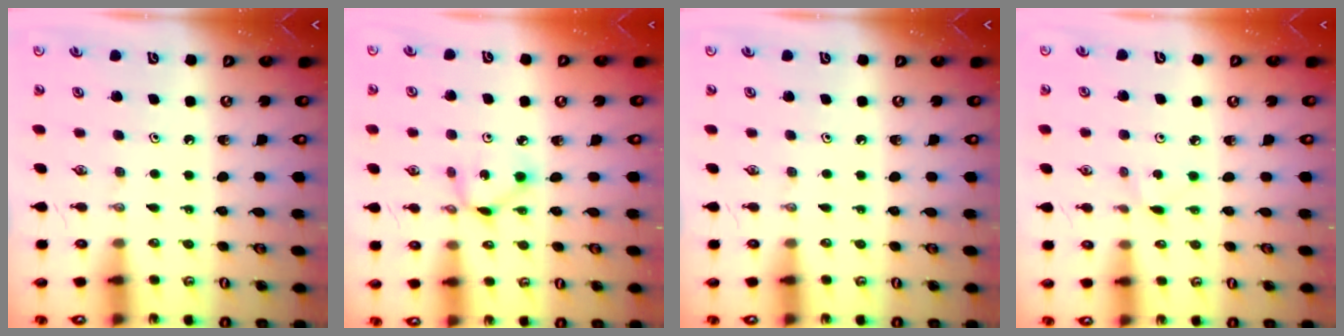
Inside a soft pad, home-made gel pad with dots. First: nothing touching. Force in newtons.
{"total": 3.9, "press": 3.9, "slide": 0.2}
{"total": 0.0}
{"total": 2.6, "press": 2.6, "slide": 0.2}